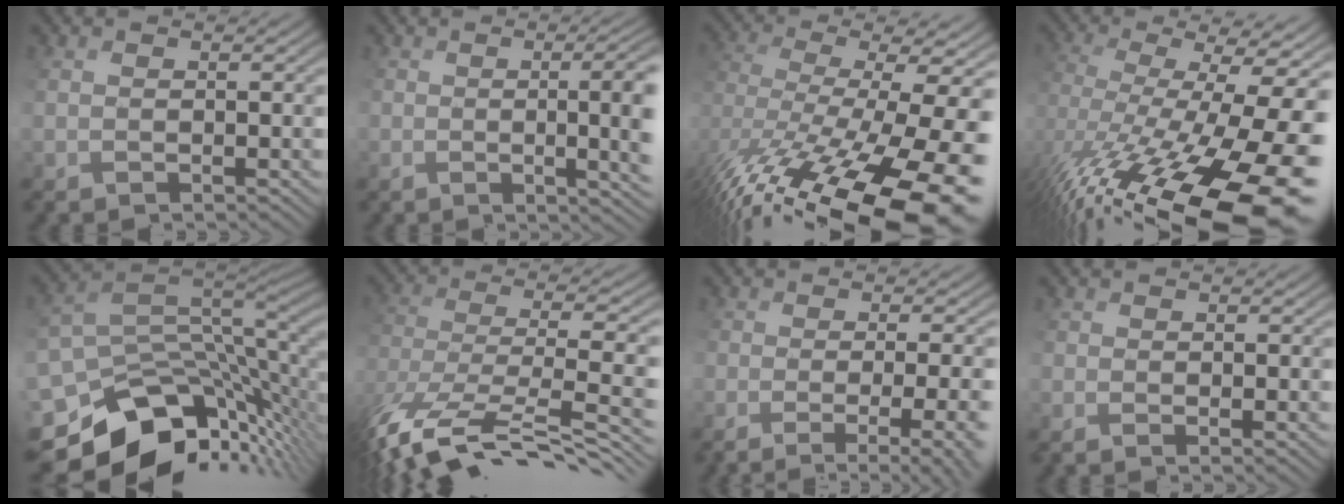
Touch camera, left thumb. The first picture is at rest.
{"total": 10.2, "force": [-0.5, 4.3, 9.3], "torque": [-0.112, 0.000, 0.008]}
{"total": 15.8, "force": [-8.5, 6.8, 11.4], "torque": [-0.195, -0.023, -0.090]}
{"total": 16.9, "force": [-7.3, 8.2, 12.8], "torque": [-0.208, -0.025, -0.065]}
{"total": 11.2, "force": [-4.1, 7.4, 7.3], "torque": [-0.169, -0.035, -0.048]}
{"total": 12.3, "force": [-6.8, 5.6, 8.6], "torque": [-0.223, 0.005, -0.085]}
{"total": 10.8, "force": [-4.4, 4.3, 8.9], "torque": [-0.109, -0.005, -0.032]}
{"total": 2.0, "force": [-0.5, 0.7, 1.8], "torque": [-0.036, -0.007, -0.003]}